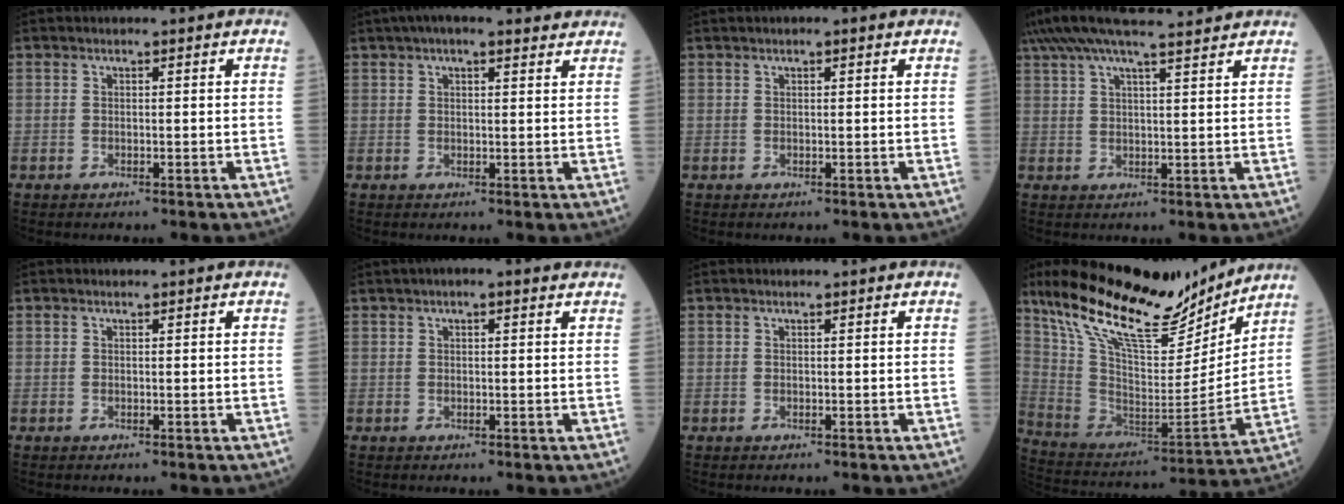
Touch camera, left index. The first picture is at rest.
{"total": 8.1, "force": [6.2, 2.2, 4.6], "torque": [-0.068, 0.041, 0.087]}
{"total": 1.2, "force": [0.7, 0.3, 0.9], "torque": [-0.019, 0.010, 0.007]}
{"total": 14.2, "force": [12.1, 1.0, 7.3], "torque": [-0.139, 0.046, 0.186]}
{"total": 0.0}
{"total": 3.1, "force": [1.9, 0.9, 2.2], "torque": [-0.036, 0.025, 0.025]}
{"total": 0.0}
{"total": 23.9, "force": [18.5, 6.7, 13.6], "torque": [-0.246, -0.003, 0.317]}